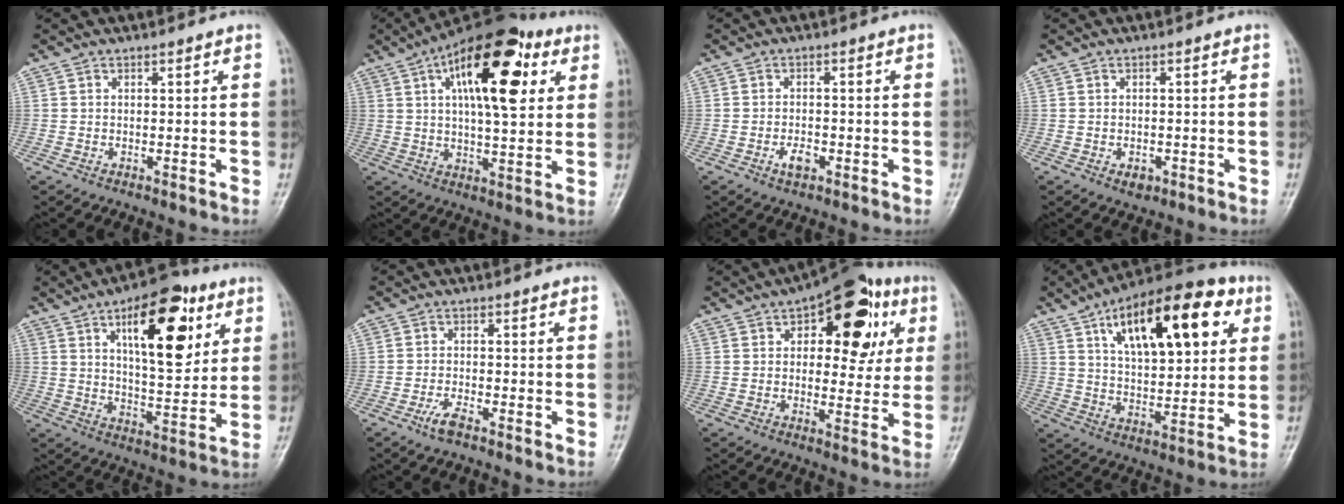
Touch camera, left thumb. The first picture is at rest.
{"total": 19.6, "force": [6.9, 8.4, 16.3], "torque": [-0.228, -0.001, 0.096]}
{"total": 2.7, "force": [-1.4, 1.5, 1.8], "torque": [-0.029, 0.006, -0.025]}
{"total": 2.1, "force": [-1.0, 1.5, 1.0], "torque": [-0.006, 0.002, -0.011]}
{"total": 18.1, "force": [7.6, 7.9, 14.4], "torque": [-0.171, -0.026, 0.116]}
{"total": 2.9, "force": [-2.0, 0.8, 1.9], "torque": [-0.045, 0.010, -0.041]}
{"total": 17.4, "force": [6.2, 9.3, 13.3], "torque": [-0.115, 0.004, 0.076]}
{"total": 23.3, "force": [9.5, 10.4, 18.6], "torque": [-0.250, -0.010, 0.150]}